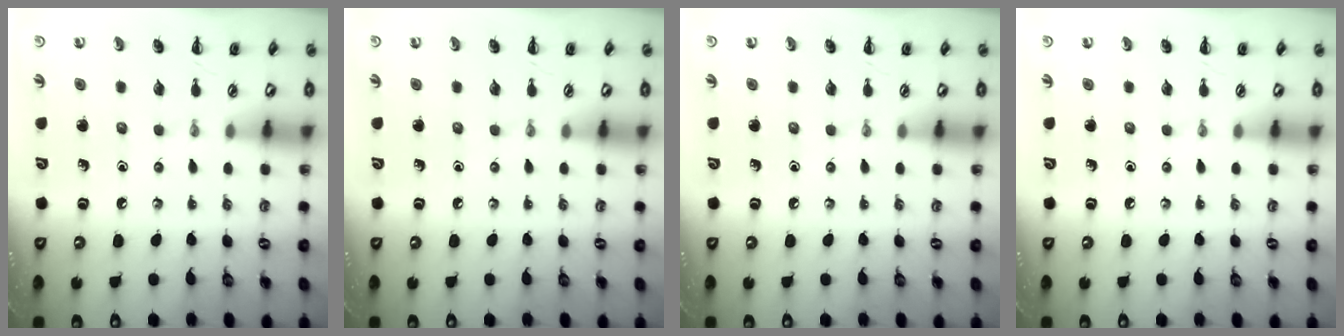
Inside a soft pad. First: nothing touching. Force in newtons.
{"total": 0.0}
{"total": 0.0}
{"total": 0.0}